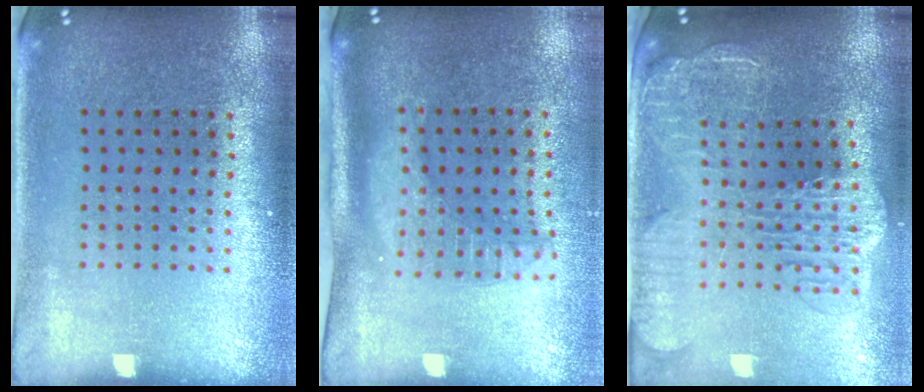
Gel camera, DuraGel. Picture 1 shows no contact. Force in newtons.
{"total": 1.9, "press": 1.5, "slide": 1.2}
{"total": 3.1, "press": 2.6, "slide": 1.8}